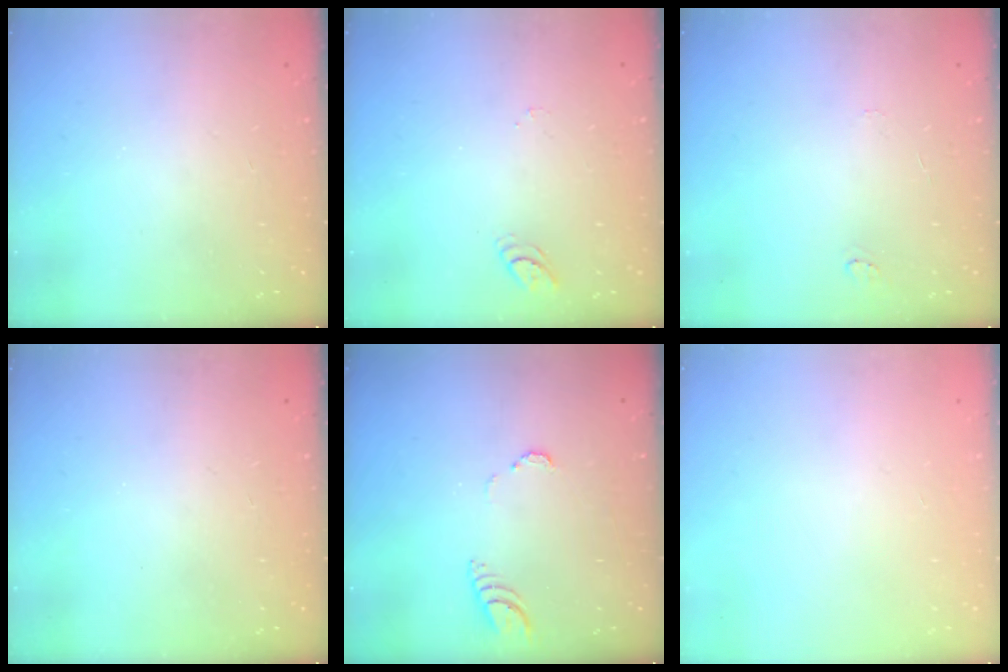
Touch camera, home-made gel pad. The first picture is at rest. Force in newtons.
{"total": 4.9, "press": 4.9, "slide": 0.5}
{"total": 4.1, "press": 4.1, "slide": 0.4}
{"total": 0.0}
{"total": 3.5, "press": 3.5, "slide": 0.3}
{"total": 0.0}